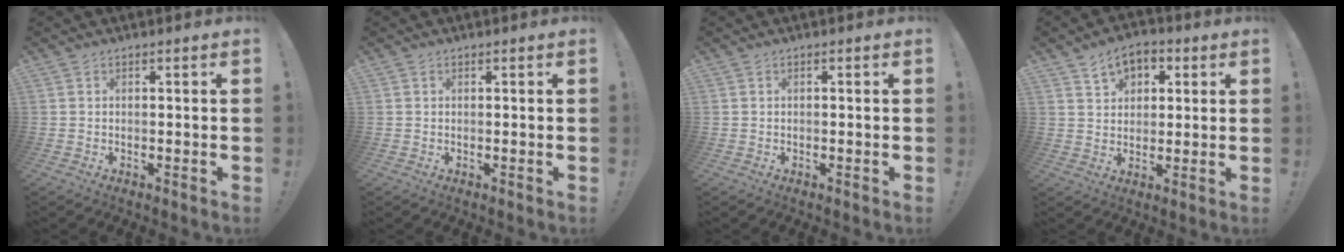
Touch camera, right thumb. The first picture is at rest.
{"total": 0.0}
{"total": 0.0}
{"total": 7.5, "force": [3.7, 5.4, 3.7], "torque": [-0.049, -0.013, 0.067]}